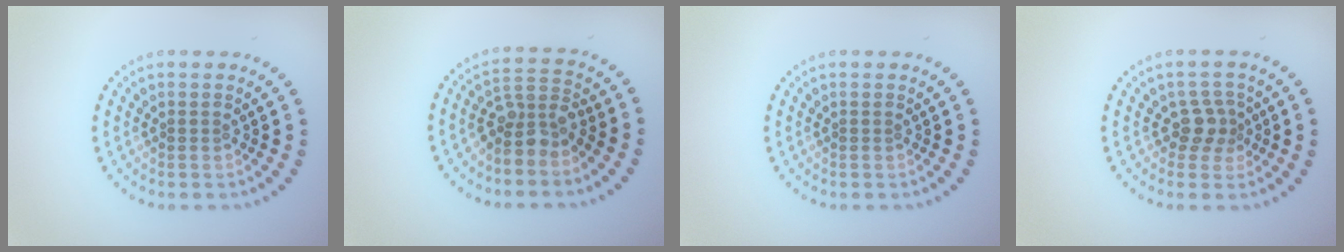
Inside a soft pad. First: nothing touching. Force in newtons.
{"total": 3.3, "press": 2.7, "slide": 1.9}
{"total": 0.0}
{"total": 2.1, "press": 1.6, "slide": 1.4}